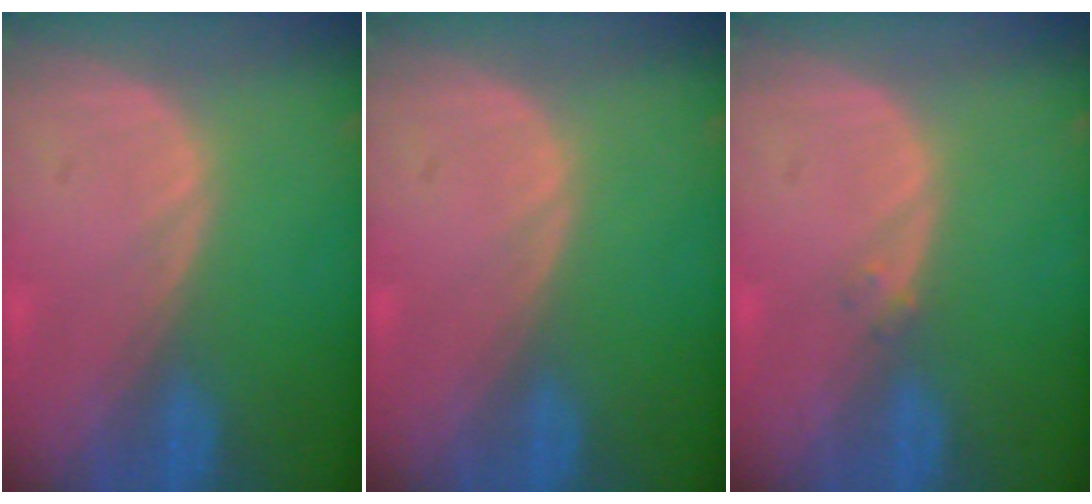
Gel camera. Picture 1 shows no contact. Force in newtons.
{"total": 0.0}
{"total": 1.0, "press": 0.9, "slide": 0.4}